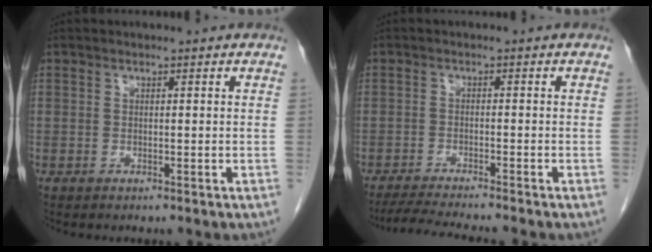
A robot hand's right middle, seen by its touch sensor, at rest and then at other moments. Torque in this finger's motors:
{"motor_torque": [0.33, -0.32, 0.01, 0.01]}